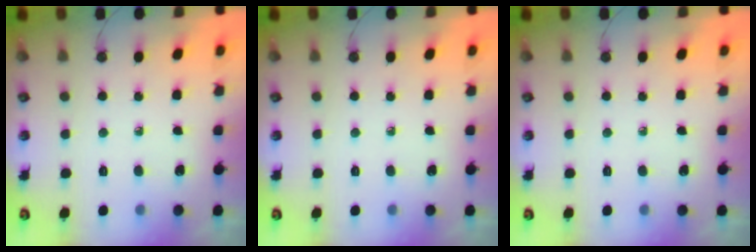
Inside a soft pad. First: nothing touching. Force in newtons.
{"total": 0.0}
{"total": 0.0}